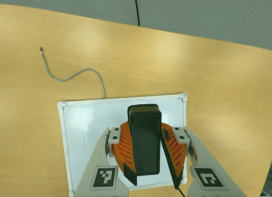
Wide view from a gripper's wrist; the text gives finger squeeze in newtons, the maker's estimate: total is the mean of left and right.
{"total": 9.1, "left": 9.6, "right": 8.7}